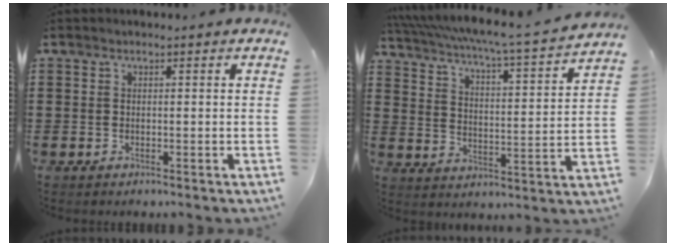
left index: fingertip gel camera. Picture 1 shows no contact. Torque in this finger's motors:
{"motor_torque": [1.26, -0.87, 0.33, 0.19]}